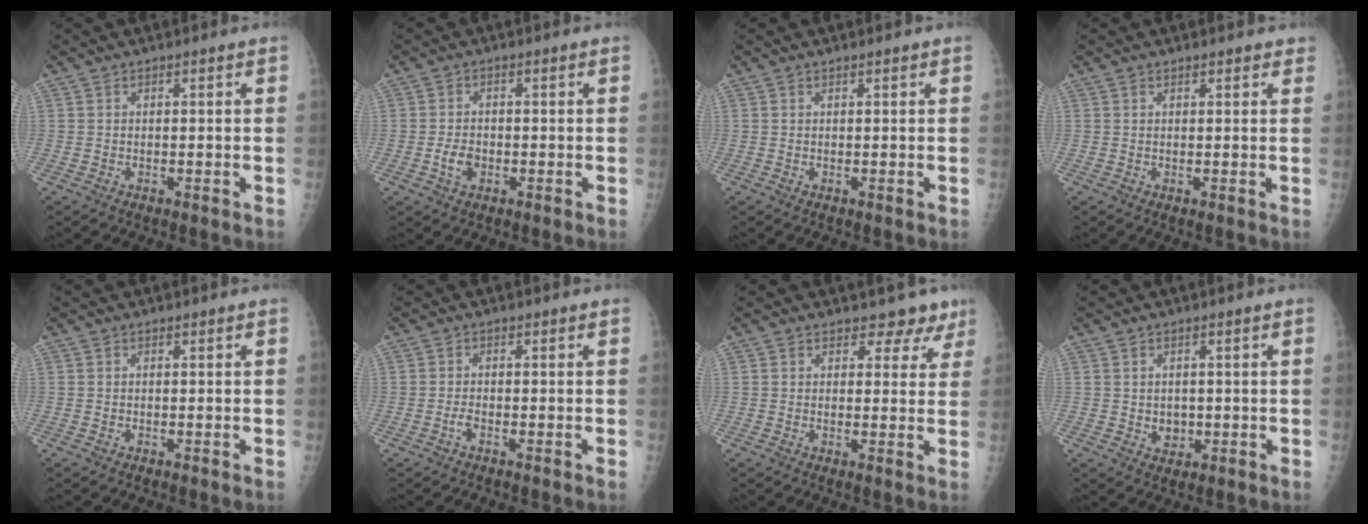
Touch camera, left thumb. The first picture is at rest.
{"total": 3.4, "force": [-1.0, 2.4, 2.1], "torque": [-0.033, 0.006, -0.017]}
{"total": 0.0}
{"total": 1.4, "force": [1.1, 0.6, 0.5], "torque": [0.004, -0.003, 0.011]}
{"total": 0.0}
{"total": 1.2, "force": [-0.7, 0.5, 0.9], "torque": [-0.018, 0.001, -0.015]}
{"total": 5.2, "force": [4.1, 3.0, 0.9], "torque": [0.023, -0.024, 0.039]}
{"total": 2.9, "force": [0.0, 2.5, 1.5], "torque": [-0.009, -0.001, 0.007]}